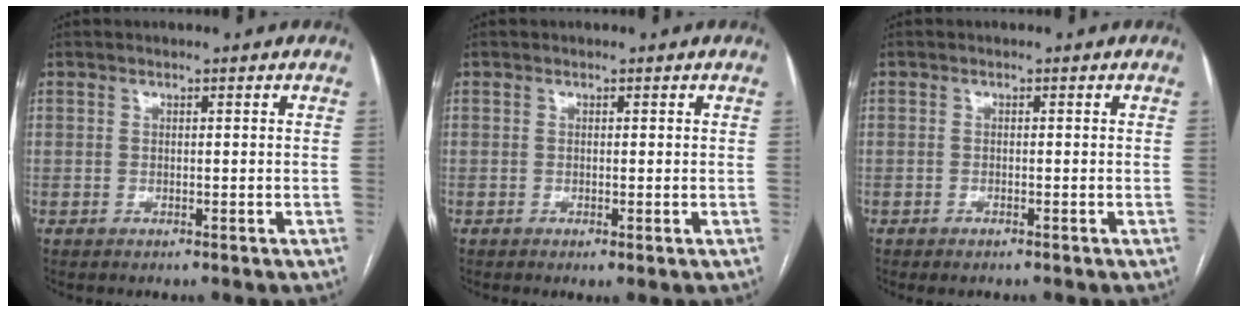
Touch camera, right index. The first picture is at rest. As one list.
[{"total": 0.7, "force": [-0.1, 0.1, 0.6], "torque": [-0.016, -0.004, 0.000]}, {"total": 0.8, "force": [-0.6, 0.1, 0.4], "torque": [-0.013, -0.003, -0.008]}]